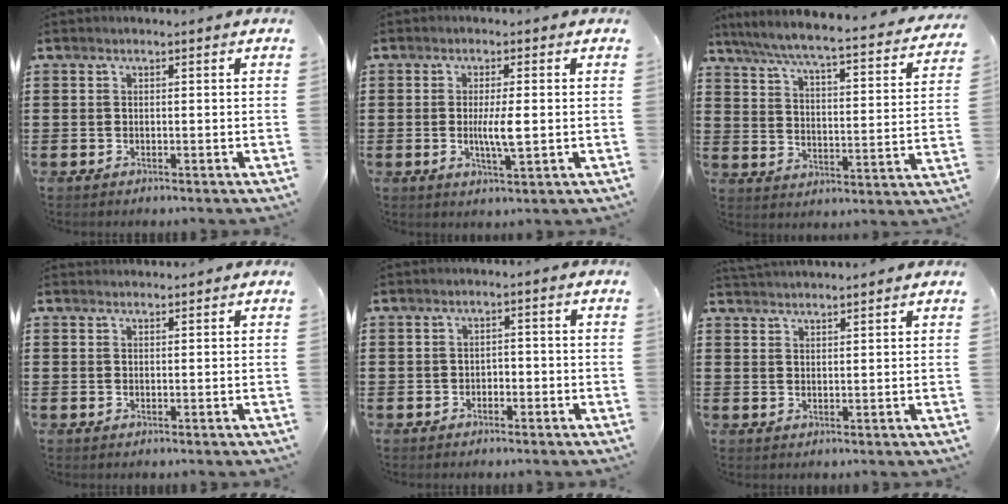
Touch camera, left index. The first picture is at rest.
{"total": 4.6, "force": [-0.1, 0.6, 4.6], "torque": [-0.087, -0.007, -0.006]}
{"total": 5.4, "force": [4.9, -0.3, 2.3], "torque": [-0.070, -0.042, 0.074]}
{"total": 1.0, "force": [0.9, 0.1, 0.1], "torque": [-0.003, 0.000, 0.019]}
{"total": 1.3, "force": [-1.0, 0.7, 0.3], "torque": [-0.012, 0.002, -0.024]}
{"total": 2.4, "force": [2.4, -0.1, 0.1], "torque": [-0.009, -0.002, 0.047]}